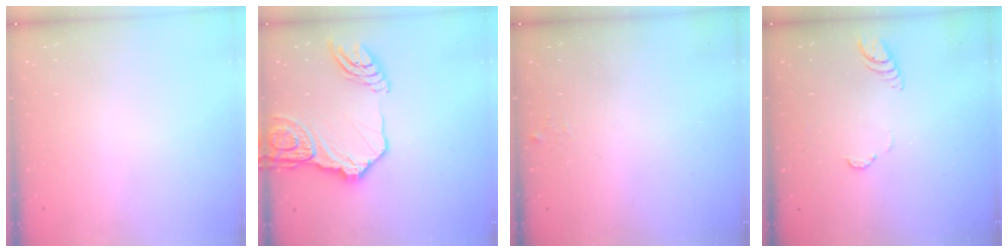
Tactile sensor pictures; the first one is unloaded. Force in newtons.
{"total": 19.1, "press": 19.0, "slide": 2.4}
{"total": 4.0, "press": 4.0, "slide": 0.4}
{"total": 3.1, "press": 3.1, "slide": 0.3}